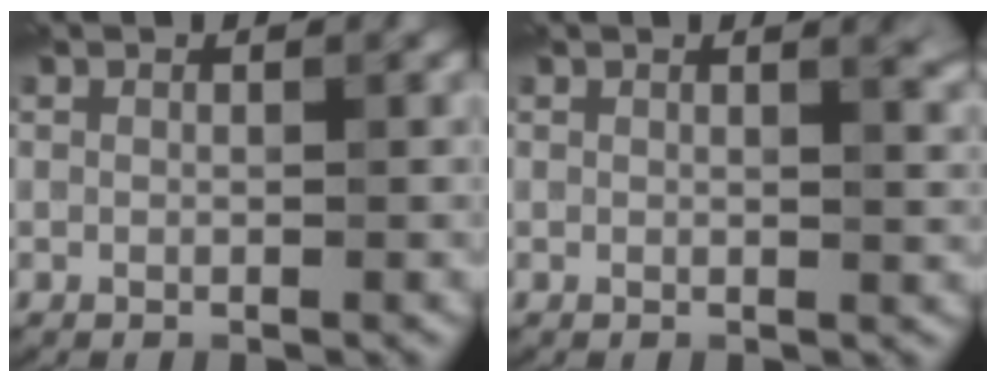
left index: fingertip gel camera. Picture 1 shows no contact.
{"total": 2.2, "force": [1.4, 0.8, 1.6], "torque": [-0.004, 0.004, 0.016]}